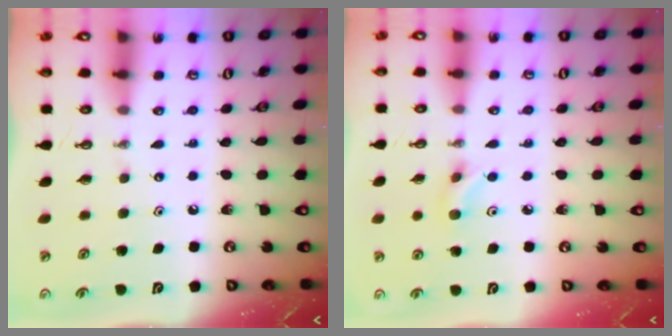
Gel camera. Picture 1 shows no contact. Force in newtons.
{"total": 4.2, "press": 4.1, "slide": 0.7}